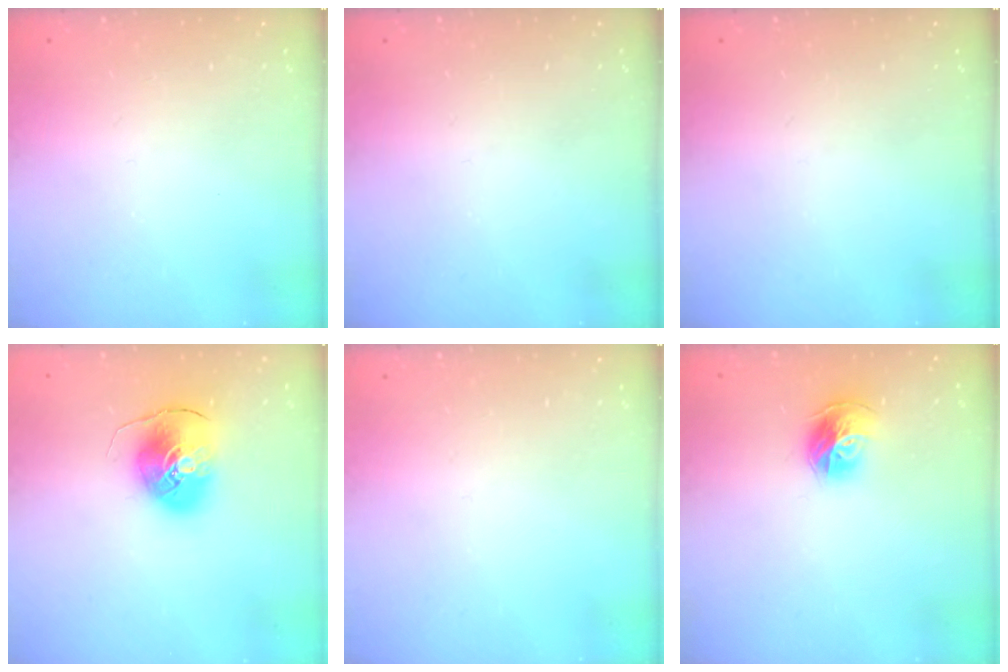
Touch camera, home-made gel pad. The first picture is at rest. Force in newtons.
{"total": 0.0}
{"total": 0.0}
{"total": 9.3, "press": 9.2, "slide": 1.0}
{"total": 0.0}
{"total": 10.6, "press": 10.5, "slide": 1.2}